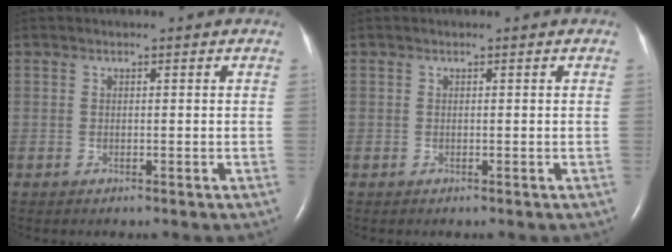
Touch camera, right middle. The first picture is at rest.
{"total": 0.0}